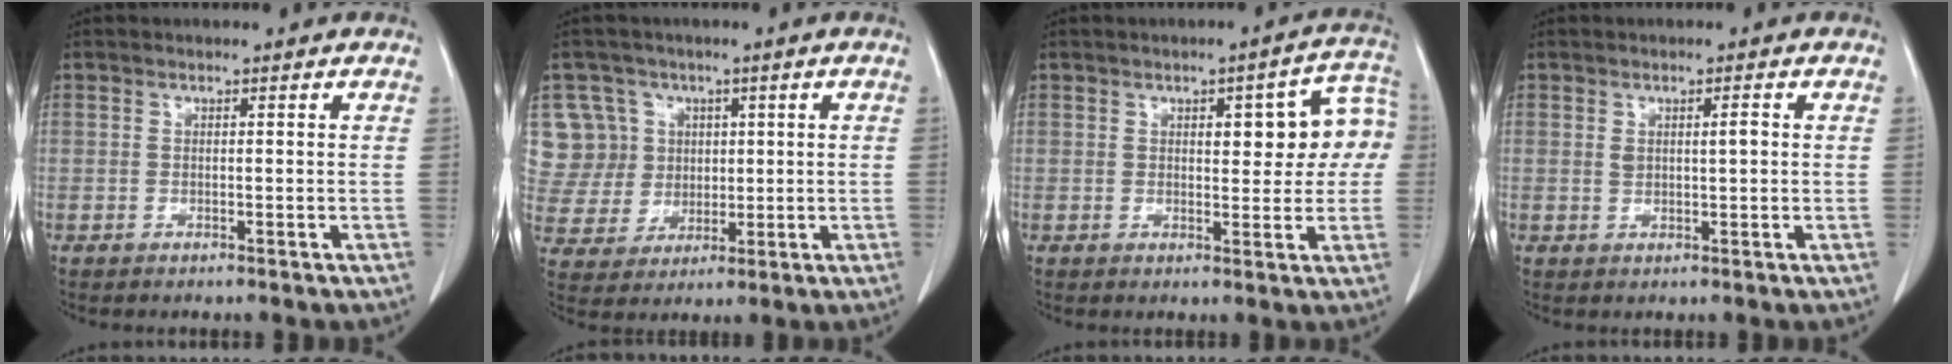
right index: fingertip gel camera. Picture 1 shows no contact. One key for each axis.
{"total": 10.6, "fx": 3.3, "fy": 10.0, "fz": 1.2, "tx": -0.043, "ty": 0.042, "tz": 0.081}
{"total": 9.3, "fx": 1.6, "fy": 3.3, "fz": 8.5, "tx": -0.094, "ty": 0.032, "tz": 0.020}
{"total": 2.3, "fx": 0.6, "fy": 0.7, "fz": 2.1, "tx": -0.038, "ty": 0.002, "tz": 0.013}